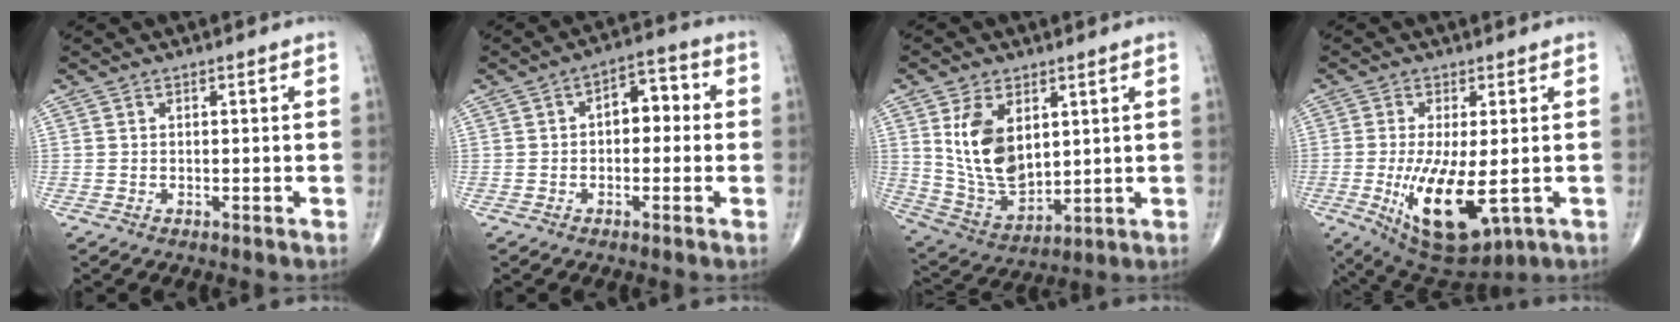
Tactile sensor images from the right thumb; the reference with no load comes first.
{"total": 6.3, "force": [0.2, 3.9, 4.9], "torque": [-0.040, 0.023, -0.009]}
{"total": 13.1, "force": [3.6, 7.8, 9.9], "torque": [-0.161, -0.025, 0.088]}
{"total": 13.9, "force": [-2.9, 5.3, 12.5], "torque": [-0.224, -0.024, -0.028]}